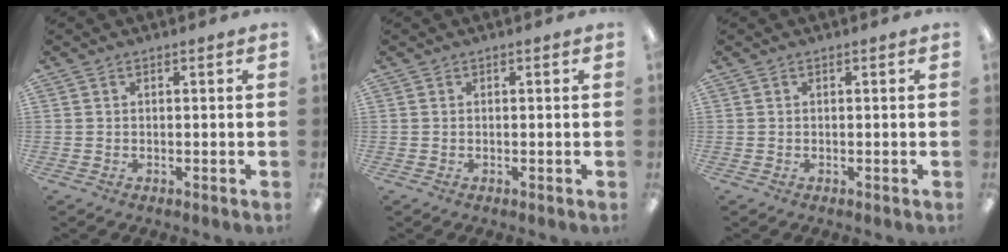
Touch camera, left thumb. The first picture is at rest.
{"total": 0.0}
{"total": 0.0}